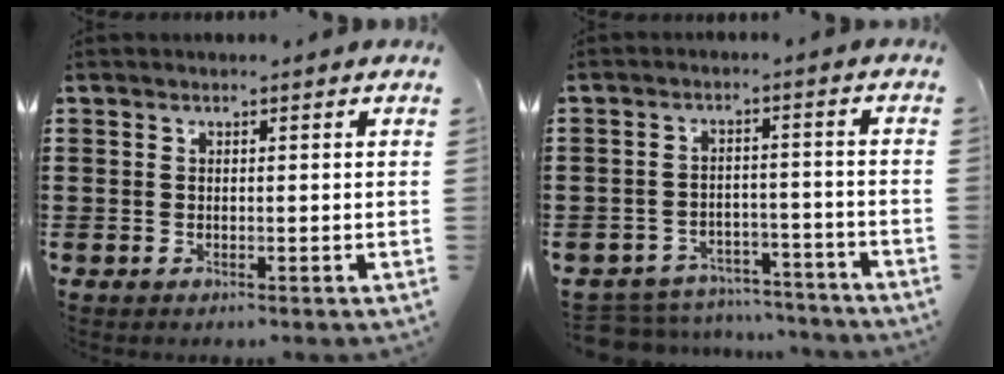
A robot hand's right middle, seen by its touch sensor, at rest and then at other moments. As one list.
[{"total": 5.4, "force": [-5.3, 0.9, 0.2], "torque": [-0.009, 0.012, -0.110]}]